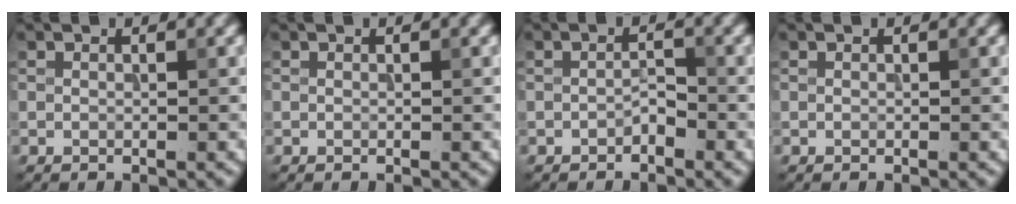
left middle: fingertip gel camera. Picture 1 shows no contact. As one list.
[{"total": 0.0}, {"total": 0.8, "force": [-0.7, 0.2, 0.4], "torque": [-0.013, 0.006, -0.010]}, {"total": 0.0}]